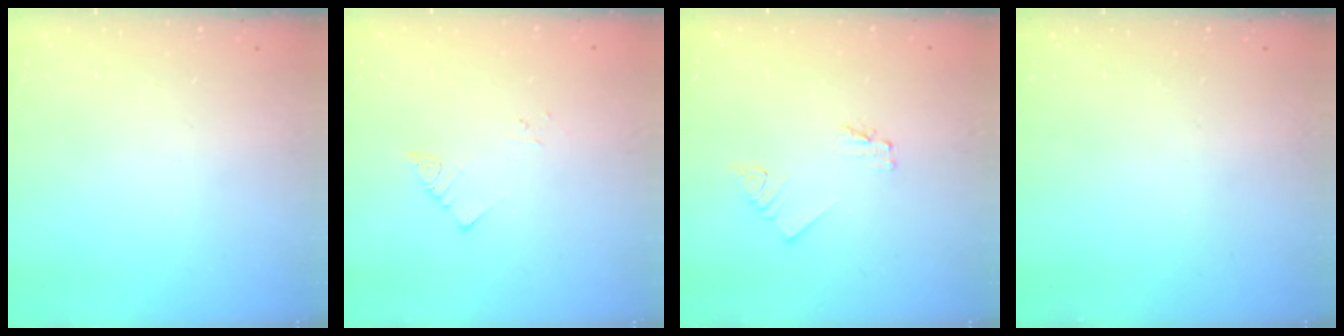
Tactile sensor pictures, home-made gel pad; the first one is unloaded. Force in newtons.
{"total": 2.8, "press": 2.8, "slide": 0.2}
{"total": 1.7, "press": 1.7, "slide": 0.3}
{"total": 0.0}